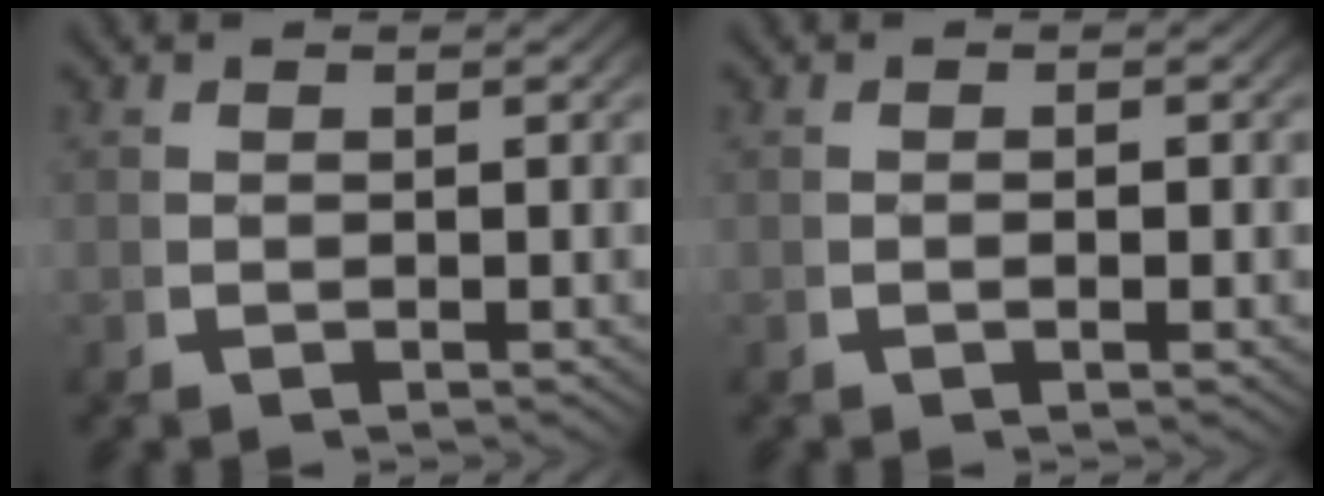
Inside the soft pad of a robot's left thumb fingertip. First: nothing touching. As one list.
[{"total": 0.7, "force": [-0.1, 0.1, 0.7], "torque": [-0.012, 0.000, -0.003]}]